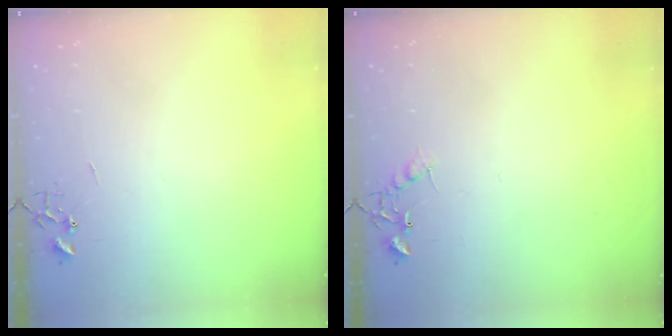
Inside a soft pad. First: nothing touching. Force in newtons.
{"total": 6.8, "press": 6.8, "slide": 0.3}